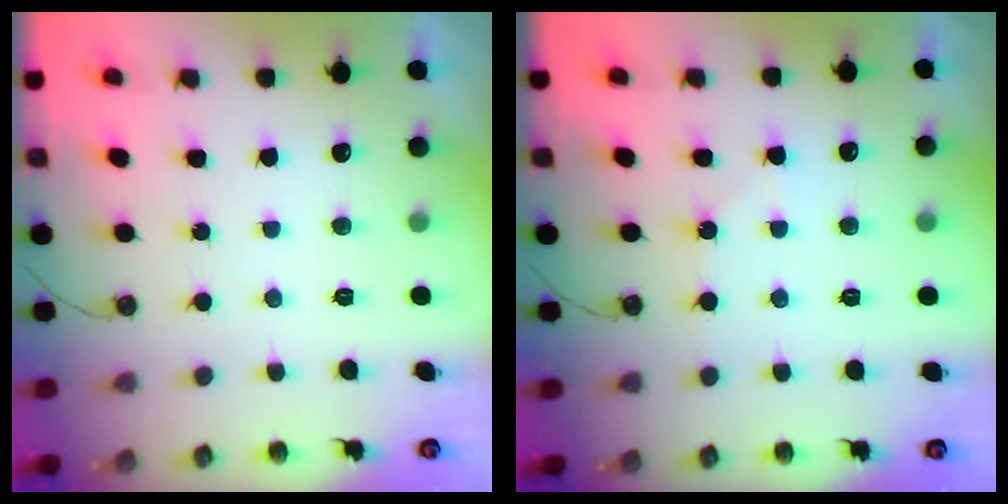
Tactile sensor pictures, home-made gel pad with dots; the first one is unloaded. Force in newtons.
{"total": 3.4, "press": 3.3, "slide": 0.6}